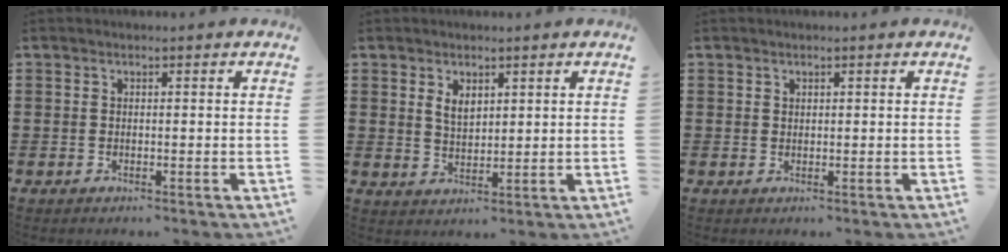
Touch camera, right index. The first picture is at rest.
{"total": 2.8, "force": [1.6, 1.6, 1.7], "torque": [-0.037, 0.004, 0.030]}
{"total": 0.6, "force": [0.5, 0.4, 0.1], "torque": [-0.003, 0.001, 0.010]}